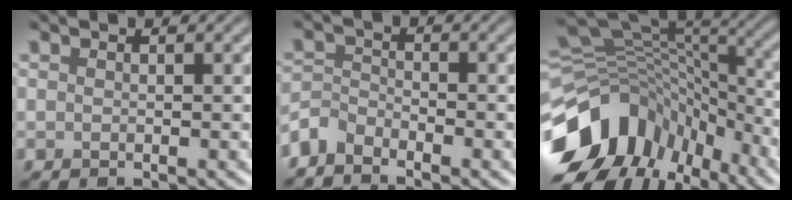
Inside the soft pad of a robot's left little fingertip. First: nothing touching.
{"total": 2.6, "force": [-2.4, 0.8, 0.5], "torque": [-0.011, -0.001, -0.060]}
{"total": 13.5, "force": [-6.7, 9.1, 7.4], "torque": [-0.154, 0.015, -0.112]}